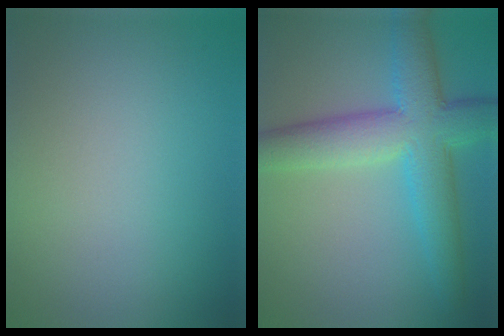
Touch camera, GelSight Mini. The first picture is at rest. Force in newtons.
{"total": 7.7, "press": 7.7, "slide": 0.2}